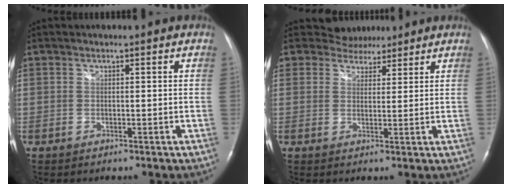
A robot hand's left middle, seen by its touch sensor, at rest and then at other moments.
{"total": 4.1, "force": [3.6, 1.9, -0.2], "torque": [0.003, 0.005, 0.055]}